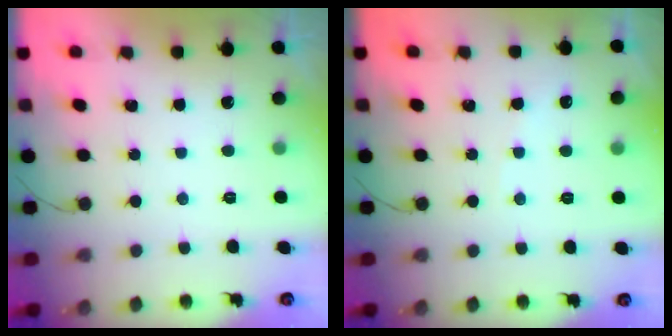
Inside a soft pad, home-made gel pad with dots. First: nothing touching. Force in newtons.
{"total": 1.8, "press": 1.7, "slide": 0.3}